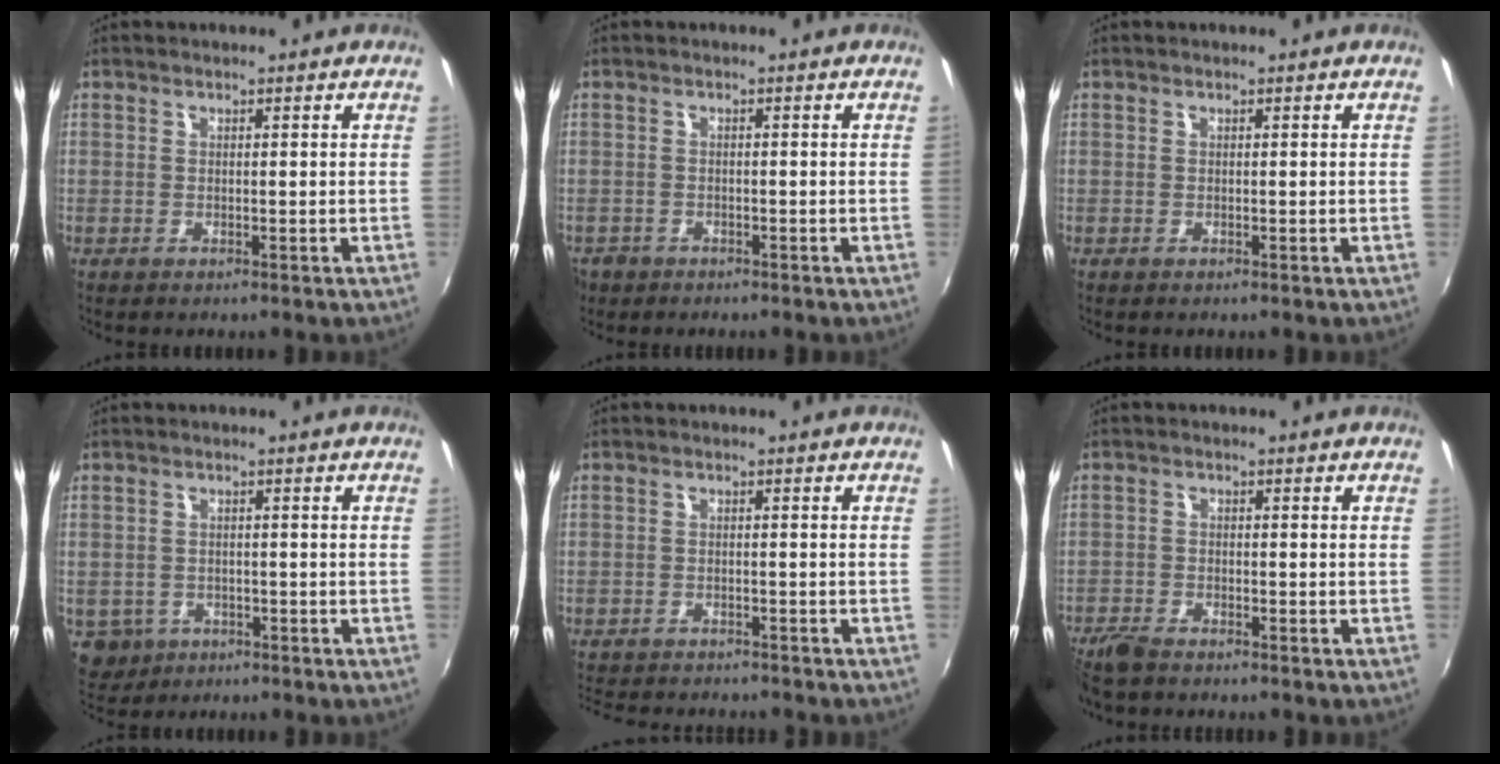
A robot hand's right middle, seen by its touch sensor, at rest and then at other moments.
{"total": 4.7, "force": [-2.4, 3.6, 1.6], "torque": [-0.048, -0.008, -0.038]}
{"total": 0.0}
{"total": 5.1, "force": [-2.0, 4.4, 1.5], "torque": [-0.039, -0.005, -0.024]}
{"total": 9.3, "force": [-8.5, 2.3, 3.1], "torque": [-0.080, -0.018, -0.129]}
{"total": 4.8, "force": [-4.2, 1.2, 1.9], "torque": [-0.057, -0.017, -0.086]}